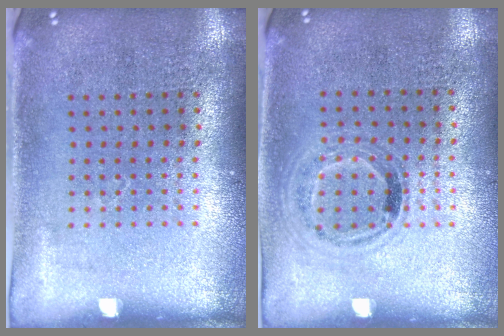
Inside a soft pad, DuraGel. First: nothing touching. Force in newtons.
{"total": 0.9, "press": 0.7, "slide": 0.5}